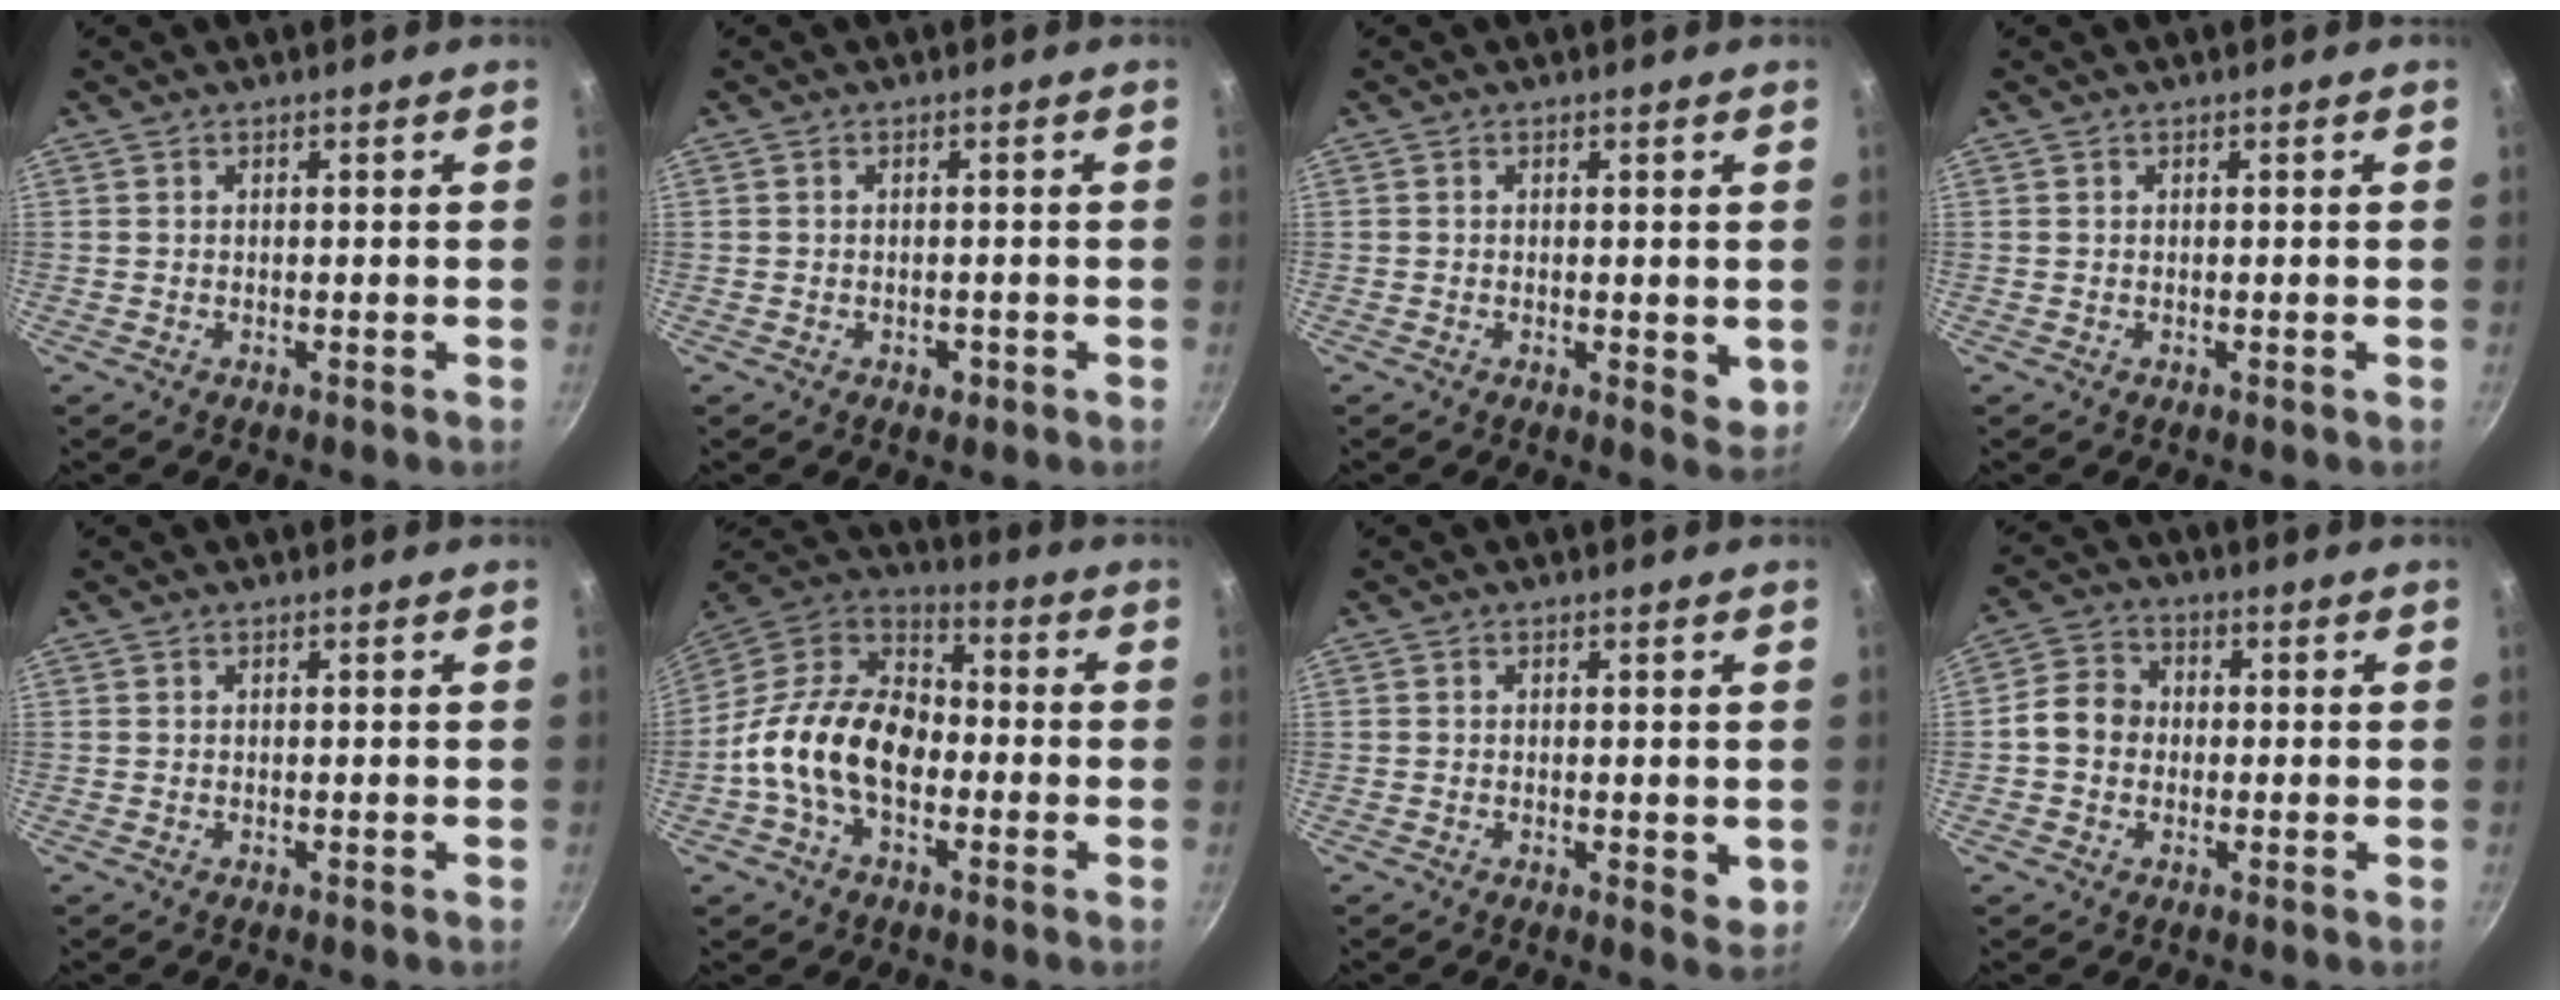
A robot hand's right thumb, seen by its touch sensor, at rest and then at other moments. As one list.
[{"total": 1.4, "force": [-0.7, 0.9, 0.8], "torque": [-0.010, 0.002, -0.008]}, {"total": 3.2, "force": [0.0, 1.4, 2.9], "torque": [-0.039, -0.010, 0.001]}, {"total": 0.0}, {"total": 0.0}, {"total": 16.9, "force": [-3.6, 11.0, 12.3], "torque": [-0.178, 0.038, -0.087]}, {"total": 2.9, "force": [-0.2, 1.2, 2.7], "torque": [-0.038, -0.010, -0.003]}, {"total": 6.3, "force": [-0.5, 5.4, 3.2], "torque": [-0.033, 0.015, -0.027]}]